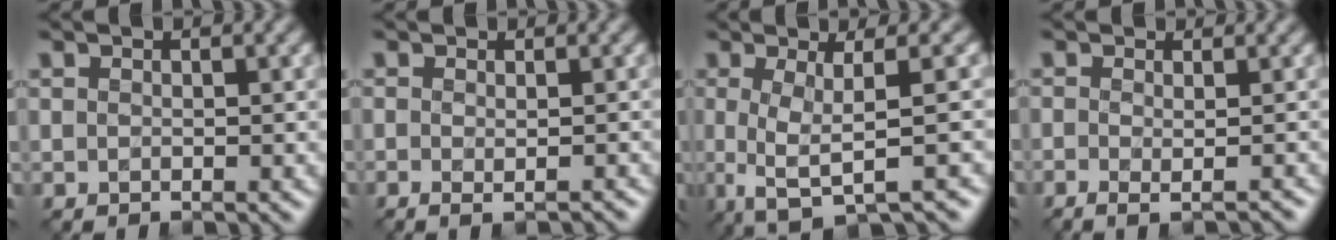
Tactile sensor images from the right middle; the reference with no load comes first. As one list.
[{"total": 1.0, "force": [-0.4, 0.2, 0.9], "torque": [-0.016, -0.009, -0.009]}, {"total": 5.1, "force": [-0.5, 1.1, 4.9], "torque": [-0.075, -0.003, -0.011]}, {"total": 1.9, "force": [-0.4, 0.7, 1.7], "torque": [-0.023, -0.011, -0.009]}]